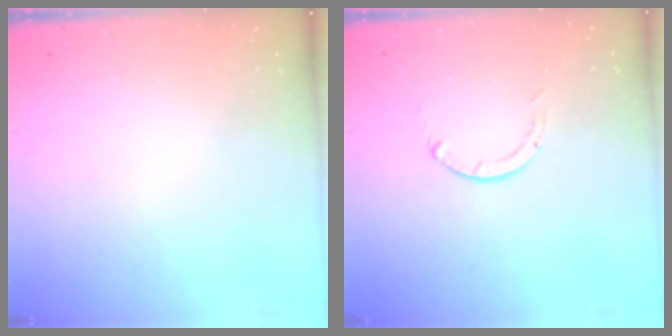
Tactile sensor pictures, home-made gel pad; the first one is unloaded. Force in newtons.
{"total": 0.0}